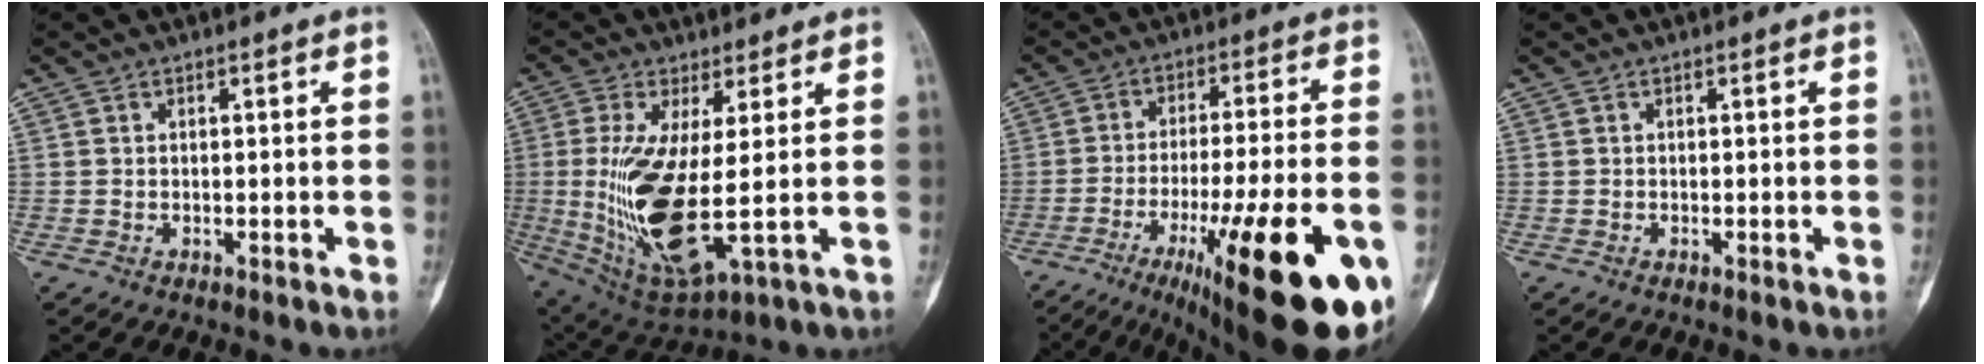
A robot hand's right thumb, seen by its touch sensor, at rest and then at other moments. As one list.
[{"total": 16.1, "force": [-0.4, 4.6, 15.4], "torque": [-0.330, -0.028, 0.012]}, {"total": 26.1, "force": [-11.2, 5.9, 22.8], "torque": [-0.279, 0.025, -0.155]}, {"total": 0.0}]